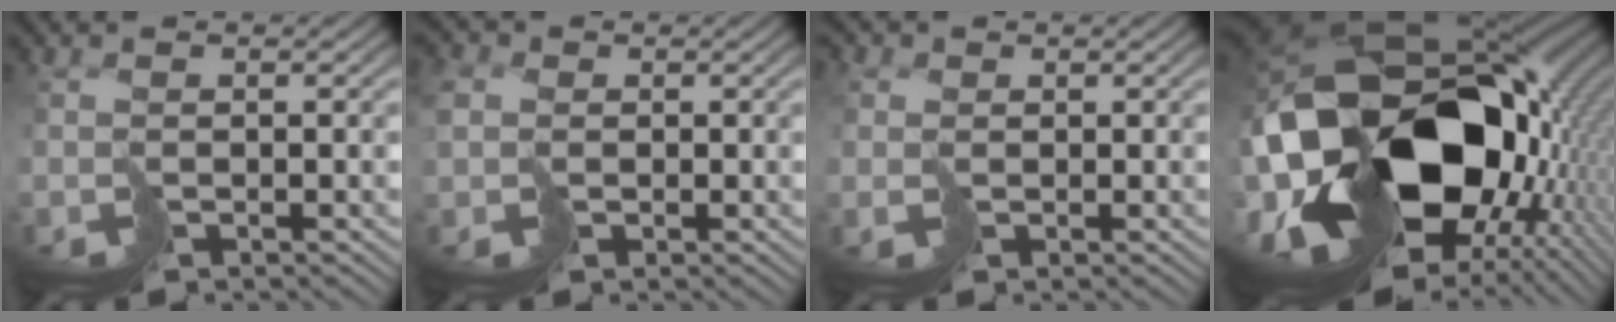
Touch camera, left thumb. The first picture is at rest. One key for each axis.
{"total": 4.6, "fx": 0.1, "fy": 3.9, "fz": 2.3, "tx": -0.083, "ty": 0.001, "tz": -0.006}
{"total": 2.2, "fx": 0.6, "fy": 2.0, "fz": 0.7, "tx": -0.035, "ty": 0.005, "tz": 0.009}
{"total": 22.1, "fx": -0.6, "fy": 15.5, "fz": 15.7, "tx": -0.328, "ty": -0.043, "tz": 0.024}